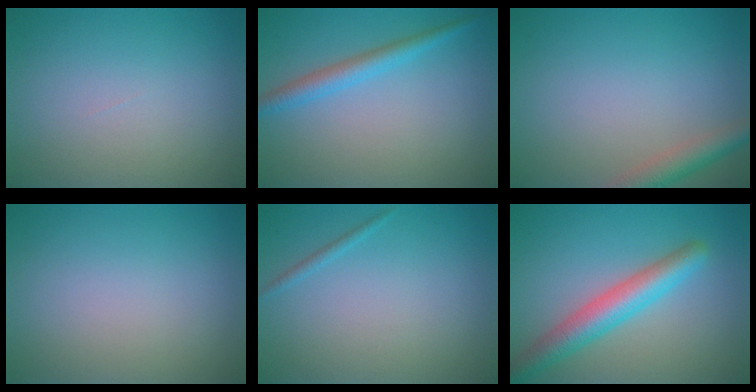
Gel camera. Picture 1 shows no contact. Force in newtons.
{"total": 2.5, "press": 2.5, "slide": 0.1}
{"total": 2.9, "press": 2.9, "slide": 0.2}
{"total": 0.0}
{"total": 0.6, "press": 0.6, "slide": 0.1}
{"total": 4.9, "press": 4.9, "slide": 0.2}